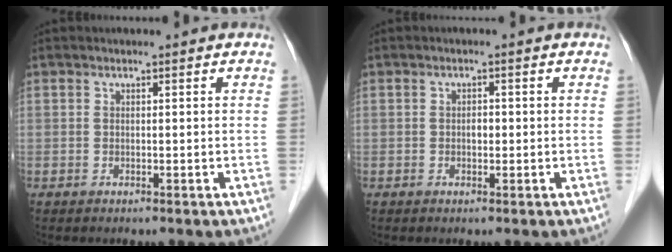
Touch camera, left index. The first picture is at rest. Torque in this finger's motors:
{"motor_torque": [0.01, 0.01, 0.00, 0.00]}